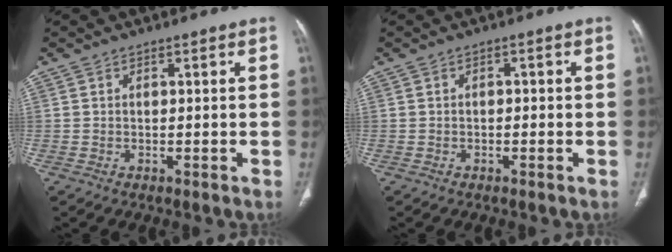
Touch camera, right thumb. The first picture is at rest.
{"total": 0.9, "force": [-0.3, 0.6, 0.6], "torque": [0.000, 0.004, -0.008]}